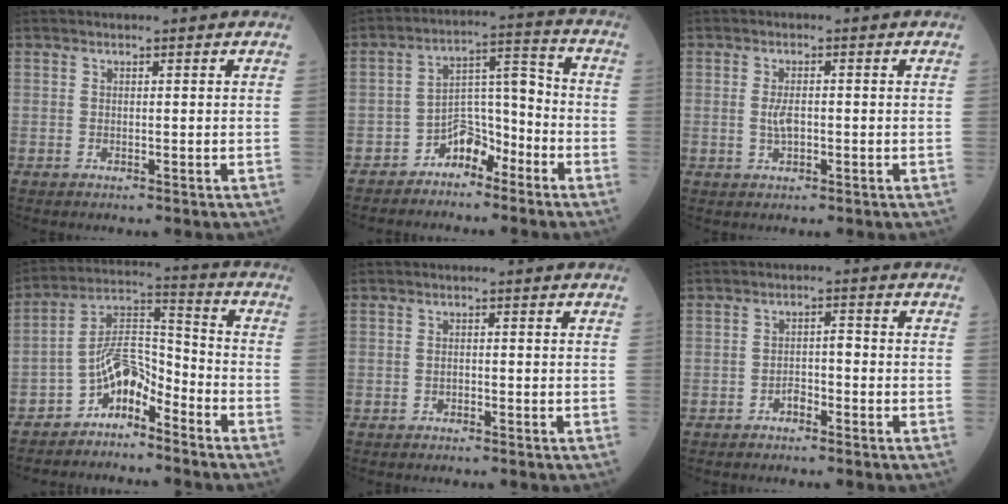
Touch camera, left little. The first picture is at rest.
{"total": 6.7, "force": [-4.8, 3.5, 3.1], "torque": [-0.049, 0.033, -0.086]}
{"total": 2.4, "force": [-0.3, 1.0, 2.2], "torque": [-0.050, 0.000, -0.005]}
{"total": 6.9, "force": [-5.0, 2.7, 3.8], "torque": [-0.076, 0.030, -0.100]}
{"total": 0.6, "force": [-0.4, 0.3, 0.3], "torque": [-0.006, 0.001, -0.007]}
{"total": 2.2, "force": [-1.5, 1.0, 1.2], "torque": [-0.017, 0.008, -0.028]}